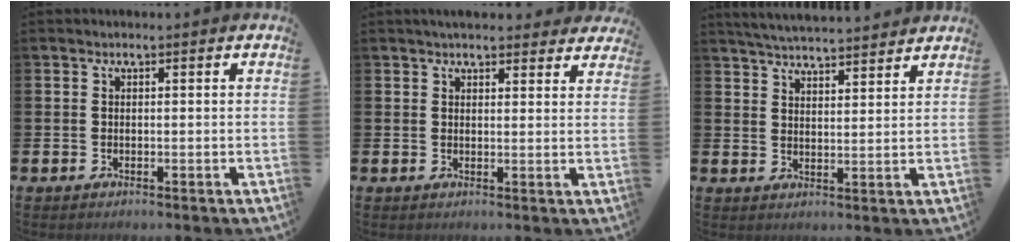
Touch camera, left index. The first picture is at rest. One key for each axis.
{"total": 3.7, "fx": 3.5, "fy": 0.9, "fz": 0.5, "tx": -0.003, "ty": -0.017, "tz": 0.063}
{"total": 4.9, "fx": 4.9, "fy": 0.1, "fz": 0.3, "tx": -0.024, "ty": -0.027, "tz": 0.087}